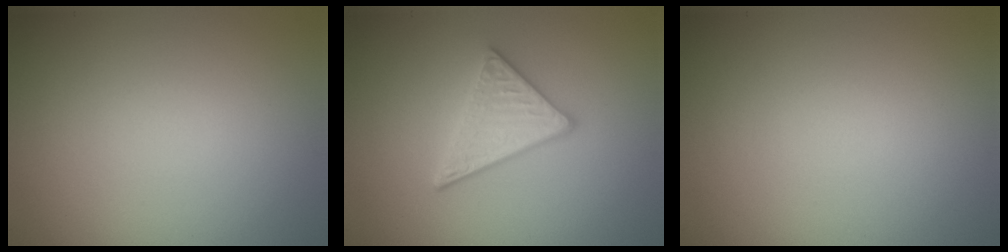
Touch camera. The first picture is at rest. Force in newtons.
{"total": 3.6, "press": 3.0, "slide": 2.0}
{"total": 0.0}